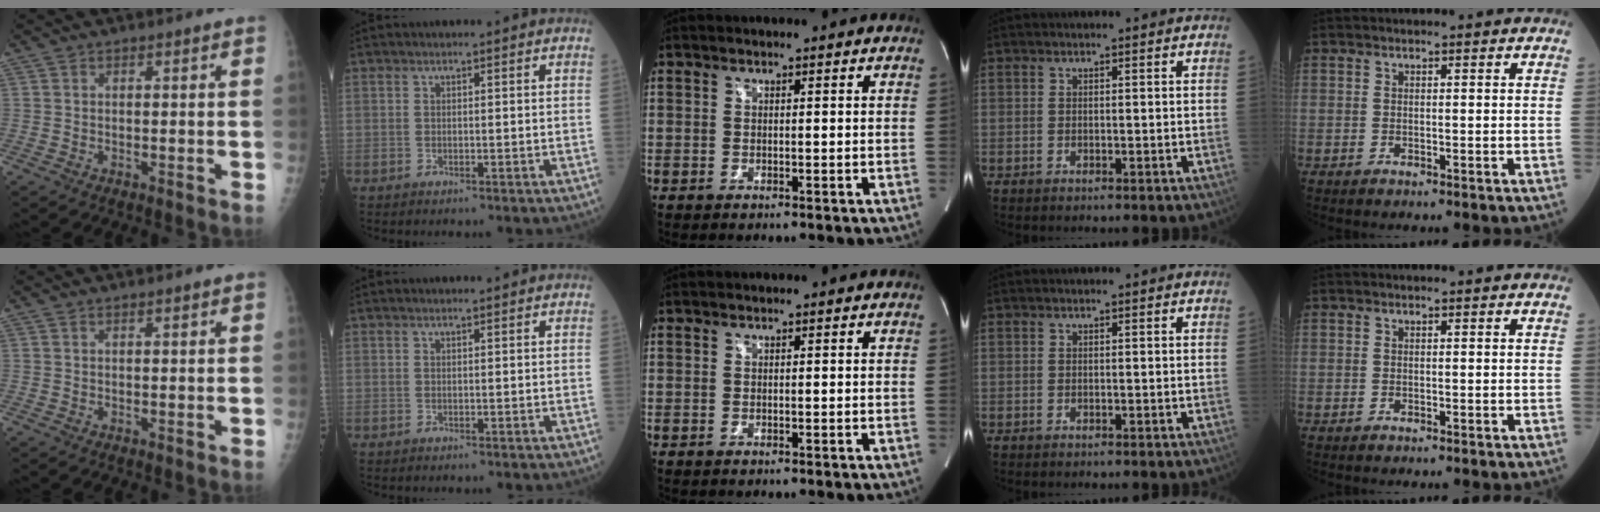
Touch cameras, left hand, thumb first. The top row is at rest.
{"thumb": {"total": 0.6, "force": [0.4, 0.1, 0.4], "torque": [-0.005, -0.002, 0.007]}, "index": {"total": 0.6, "force": [0.6, 0.0, 0.3], "torque": [-0.009, 0.006, 0.009]}}